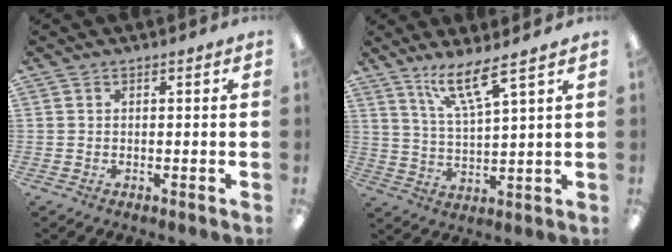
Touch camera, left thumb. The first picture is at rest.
{"total": 9.6, "force": [7.0, 1.4, 6.5], "torque": [-0.128, -0.032, 0.120]}